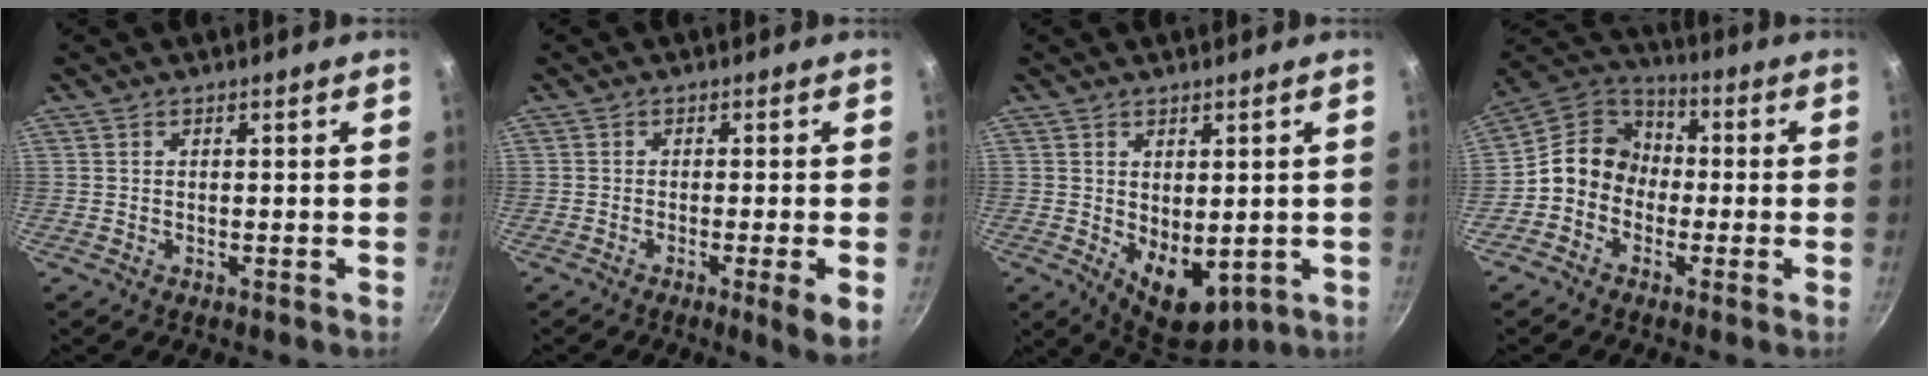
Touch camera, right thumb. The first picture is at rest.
{"total": 4.9, "force": [-1.4, 0.3, 4.7], "torque": [-0.074, -0.003, -0.022]}
{"total": 8.5, "force": [-0.4, 5.3, 6.6], "torque": [-0.072, -0.020, 0.012]}
{"total": 10.5, "force": [-1.7, 9.2, 4.8], "torque": [-0.044, 0.039, -0.057]}